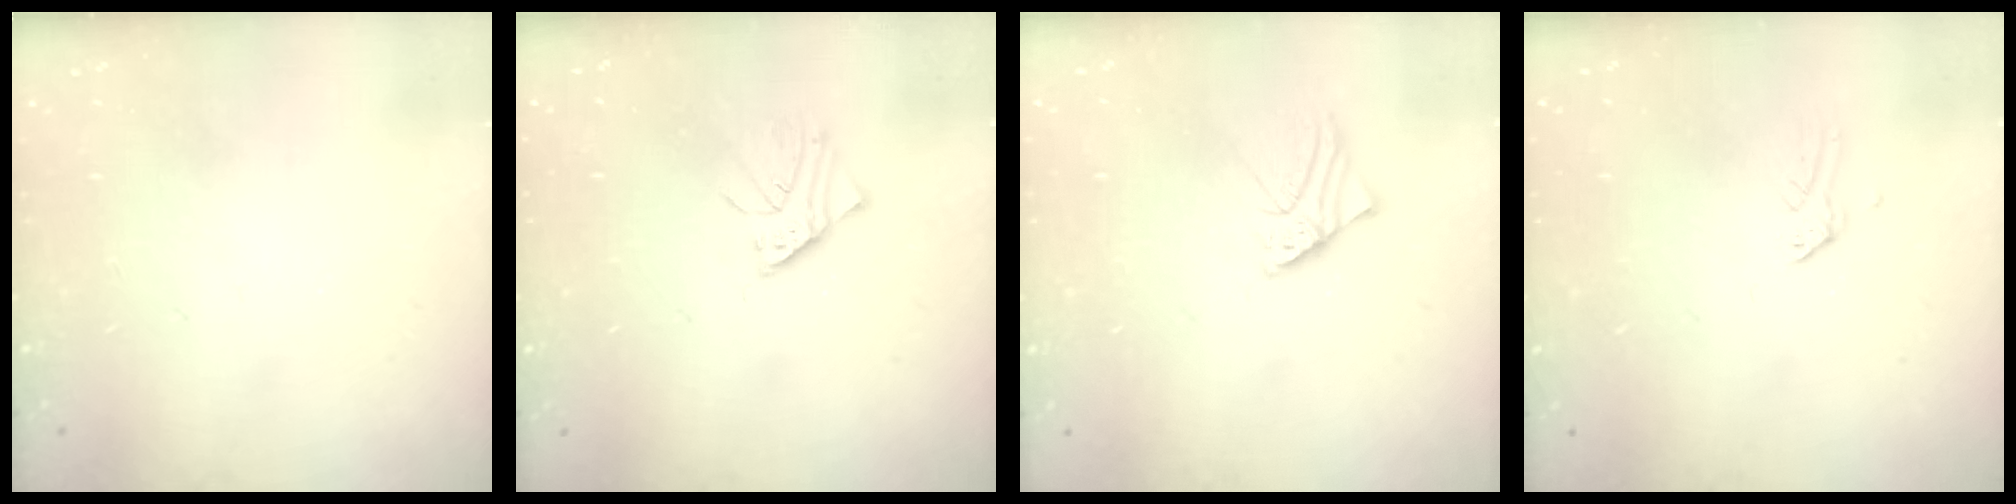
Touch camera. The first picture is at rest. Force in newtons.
{"total": 1.8, "press": 1.8, "slide": 0.2}
{"total": 2.3, "press": 2.3, "slide": 0.4}
{"total": 0.0}